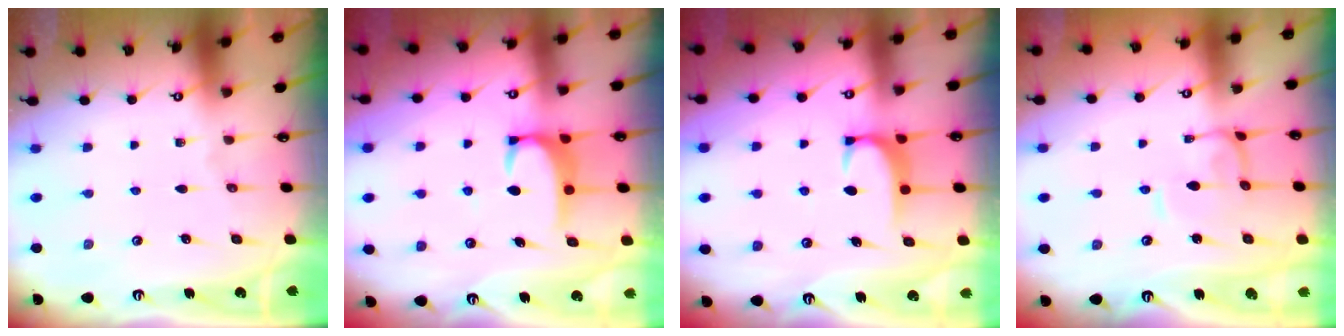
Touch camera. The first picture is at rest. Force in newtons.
{"total": 2.8, "press": 2.8, "slide": 0.3}
{"total": 1.8, "press": 1.7, "slide": 0.5}
{"total": 0.8, "press": 0.8, "slide": 0.4}